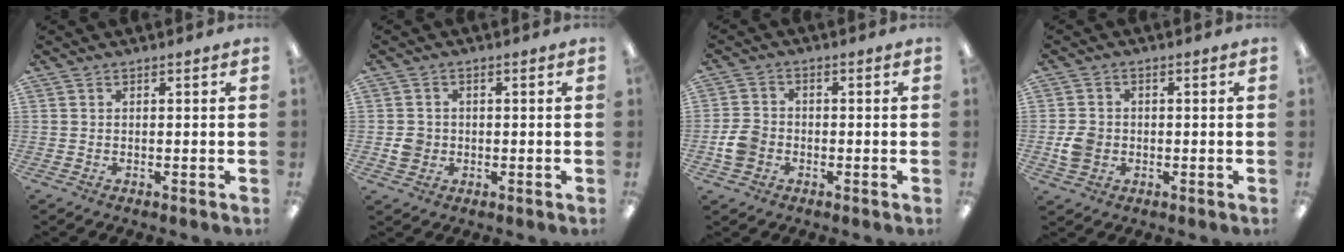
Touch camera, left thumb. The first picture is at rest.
{"total": 3.5, "force": [-0.4, 3.3, 1.1], "torque": [-0.012, 0.003, -0.009]}
{"total": 5.7, "force": [-1.6, 4.6, 3.0], "torque": [-0.069, 0.008, -0.032]}
{"total": 4.7, "force": [-0.8, 4.0, 2.2], "torque": [-0.036, 0.003, -0.016]}